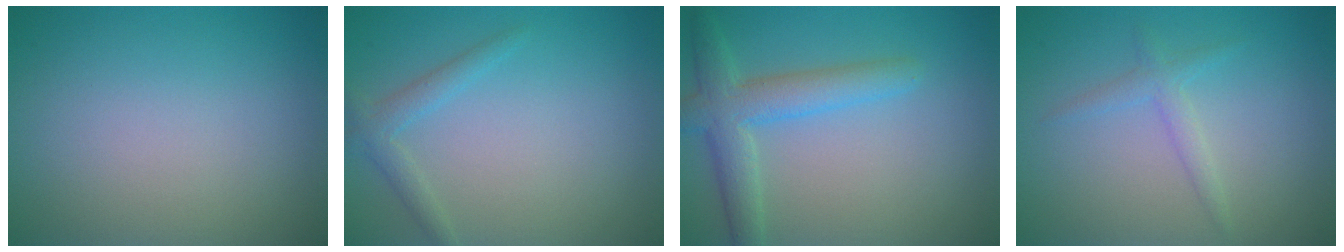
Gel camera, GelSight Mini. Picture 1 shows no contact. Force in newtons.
{"total": 1.7, "press": 1.7, "slide": 0.1}
{"total": 4.2, "press": 4.2, "slide": 0.2}
{"total": 1.5, "press": 1.5, "slide": 0.1}